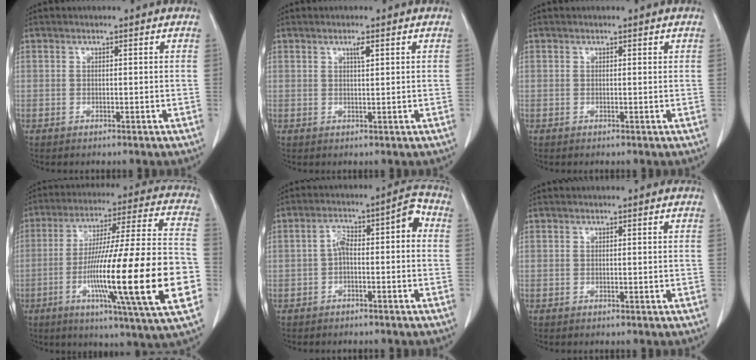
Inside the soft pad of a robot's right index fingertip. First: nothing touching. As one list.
[{"total": 1.4, "force": [0.7, 0.1, 1.2], "torque": [-0.021, -0.002, 0.012]}, {"total": 0.0}, {"total": 25.9, "force": [-6.3, 0.6, 25.1], "torque": [-0.381, -0.017, -0.110]}, {"total": 6.6, "force": [-0.5, 2.3, 6.2], "torque": [-0.093, 0.041, -0.009]}, {"total": 0.0}]